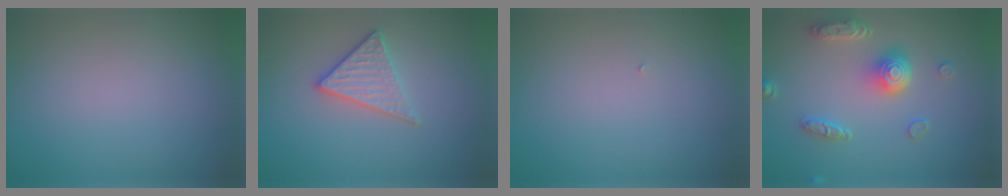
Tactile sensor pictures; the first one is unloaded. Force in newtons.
{"total": 2.8, "press": 2.6, "slide": 1.1}
{"total": 0.0}
{"total": 4.8, "press": 3.7, "slide": 3.0}